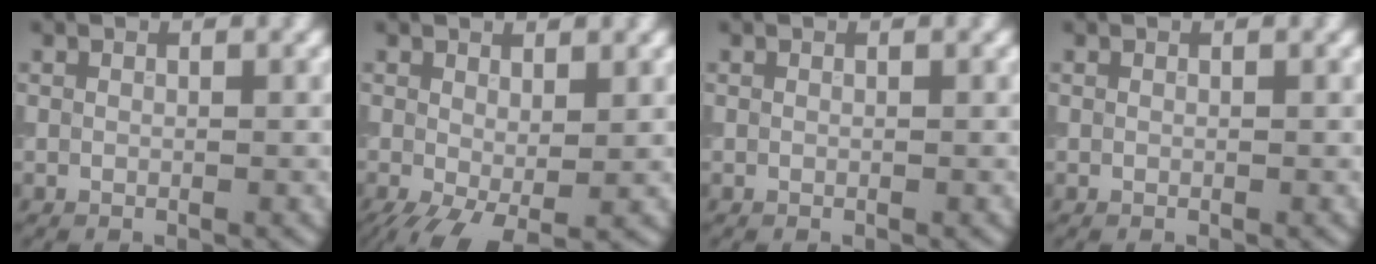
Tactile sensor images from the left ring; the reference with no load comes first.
{"total": 4.8, "force": [-1.8, 2.3, 3.9], "torque": [-0.091, -0.017, -0.027]}
{"total": 0.0}
{"total": 0.0}